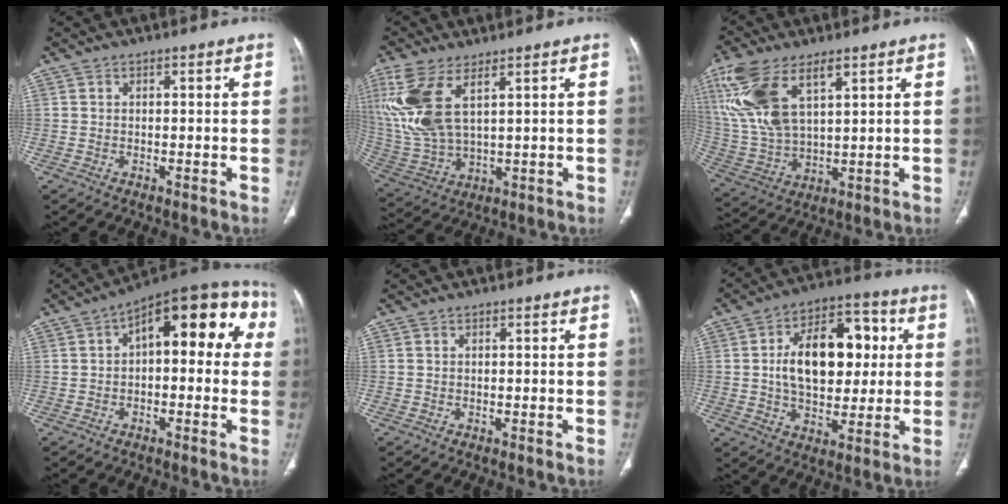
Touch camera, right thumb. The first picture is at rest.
{"total": 15.1, "force": [6.0, 6.6, 12.2], "torque": [-0.288, -0.016, 0.136]}
{"total": 16.3, "force": [7.5, 7.6, 12.4], "torque": [-0.268, -0.015, 0.158]}
{"total": 17.2, "force": [3.3, 8.4, 14.7], "torque": [-0.146, 0.045, 0.030]}
{"total": 0.0}
{"total": 18.4, "force": [2.5, 11.3, 14.4], "torque": [-0.190, 0.019, 0.039]}